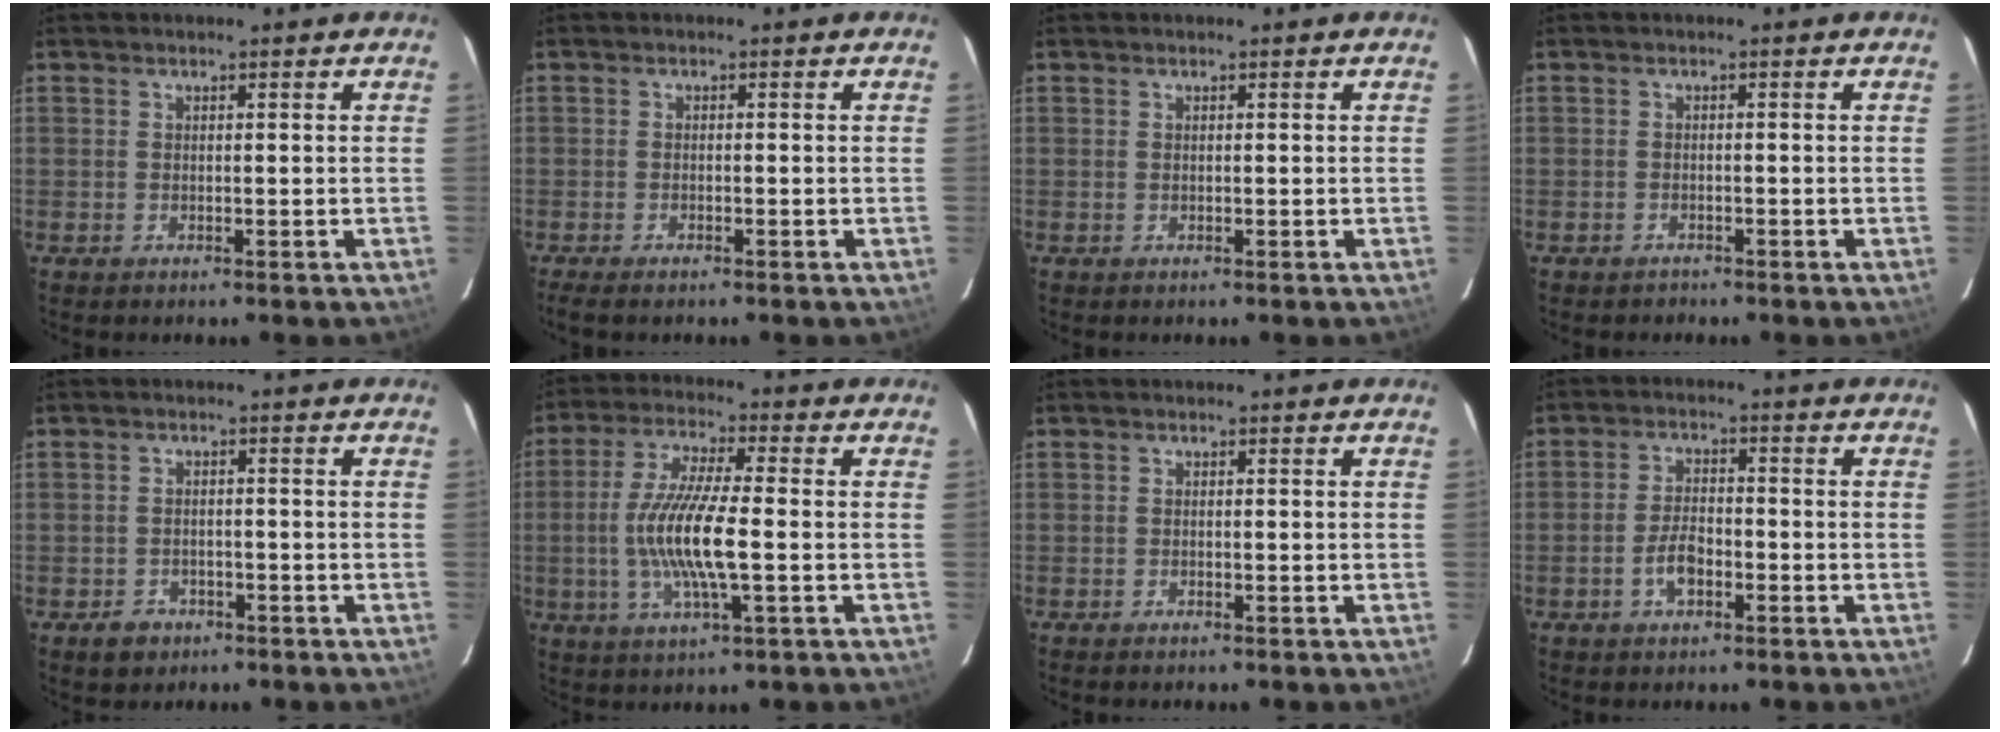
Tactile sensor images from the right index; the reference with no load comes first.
{"total": 3.3, "force": [-2.7, 0.7, 1.7], "torque": [-0.044, -0.013, -0.049]}
{"total": 0.0}
{"total": 1.4, "force": [-1.2, 0.8, 0.0], "torque": [-0.004, 0.005, -0.018]}
{"total": 3.9, "force": [-2.4, 2.9, 1.1], "torque": [-0.029, 0.006, -0.031]}
{"total": 12.4, "force": [-1.7, 1.9, 12.1], "torque": [-0.241, -0.004, -0.035]}
{"total": 0.8, "force": [-0.7, 0.2, 0.3], "torque": [-0.007, -0.002, -0.014]}
{"total": 4.9, "force": [-2.3, 2.4, 3.7], "torque": [-0.078, 0.007, -0.041]}